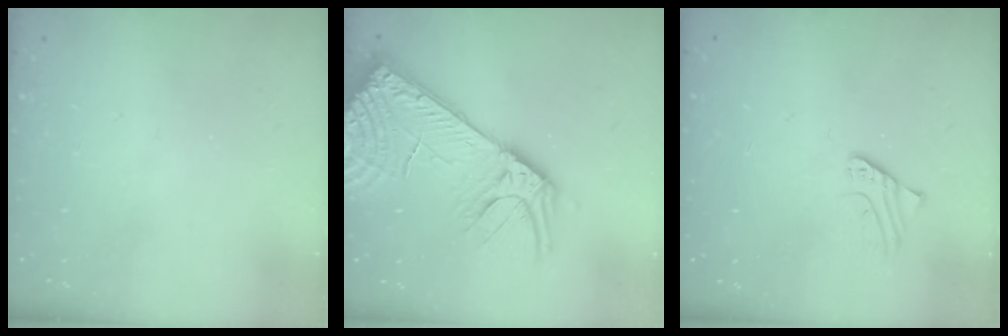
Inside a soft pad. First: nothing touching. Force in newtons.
{"total": 21.0, "press": 20.4, "slide": 4.8}
{"total": 1.9, "press": 1.9, "slide": 0.1}